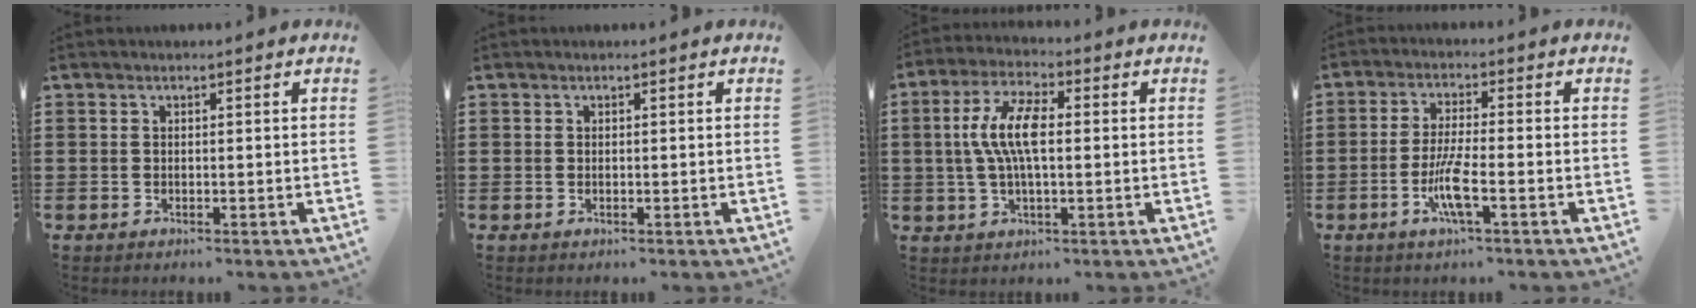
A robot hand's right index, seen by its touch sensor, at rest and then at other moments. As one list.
[{"total": 0.0}, {"total": 8.3, "force": [0.2, 2.8, 7.8], "torque": [-0.169, 0.000, -0.005]}, {"total": 6.0, "force": [-2.2, 0.7, 5.6], "torque": [-0.119, -0.014, -0.046]}]